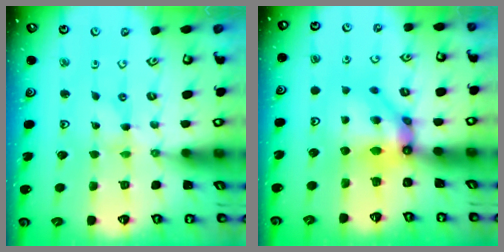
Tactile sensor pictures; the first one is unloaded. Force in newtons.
{"total": 9.4, "press": 9.3, "slide": 1.0}